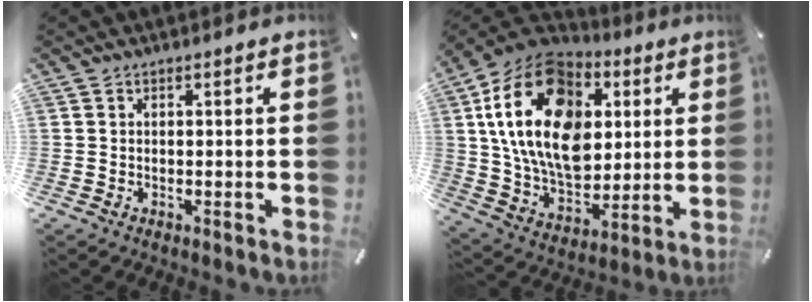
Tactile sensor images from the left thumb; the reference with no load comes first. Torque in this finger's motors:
{"motor_torque": [2.52, 2.48, 1.75, -1.02, 1.06]}